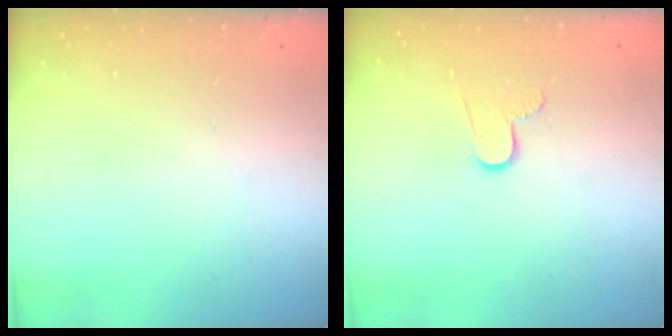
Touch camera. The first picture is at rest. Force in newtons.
{"total": 6.5, "press": 6.4, "slide": 0.6}